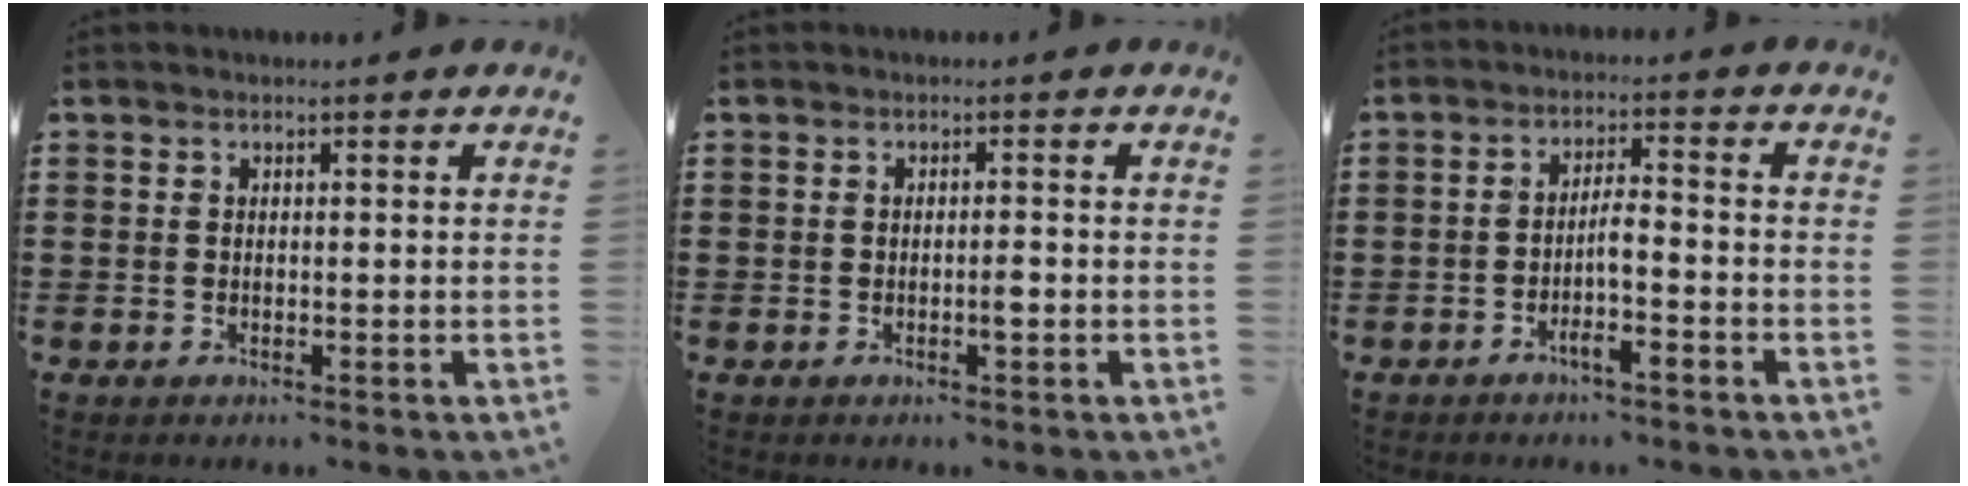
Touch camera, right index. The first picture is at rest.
{"total": 1.6, "force": [-0.5, 0.3, 1.5], "torque": [-0.028, 0.000, -0.009]}
{"total": 3.4, "force": [-1.9, 0.3, 2.8], "torque": [-0.053, 0.004, -0.037]}